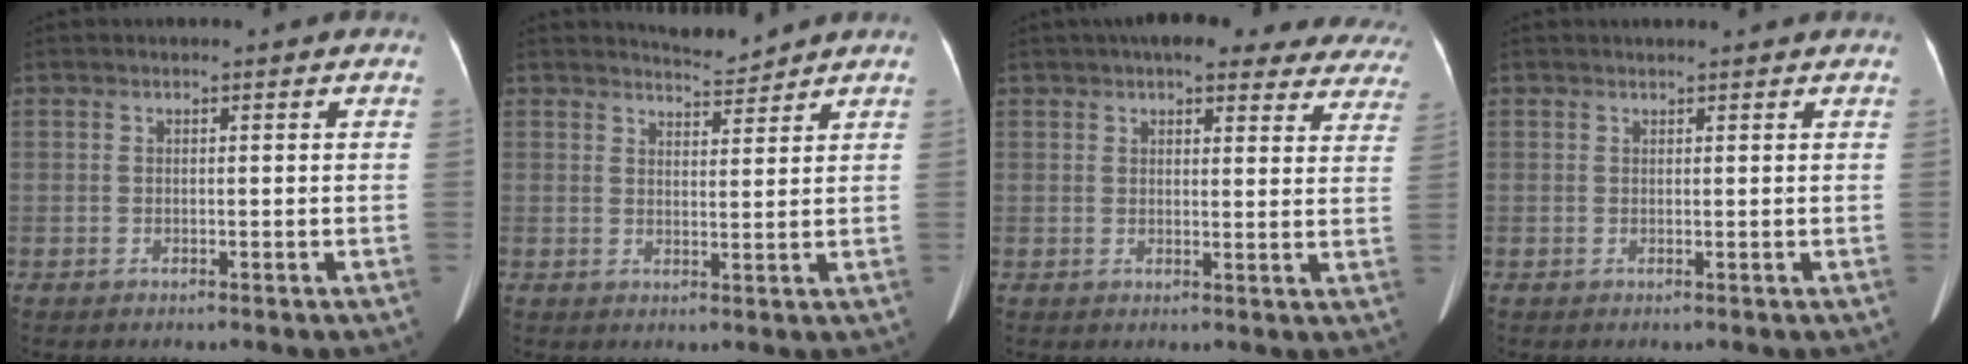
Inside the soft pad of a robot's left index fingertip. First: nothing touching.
{"total": 3.0, "force": [2.9, -0.3, -0.3], "torque": [-0.003, -0.008, 0.052]}
{"total": 20.4, "force": [17.6, 5.7, 8.5], "torque": [-0.094, 0.013, 0.190]}
{"total": 1.8, "force": [1.7, -0.1, 0.5], "torque": [-0.007, 0.011, 0.020]}